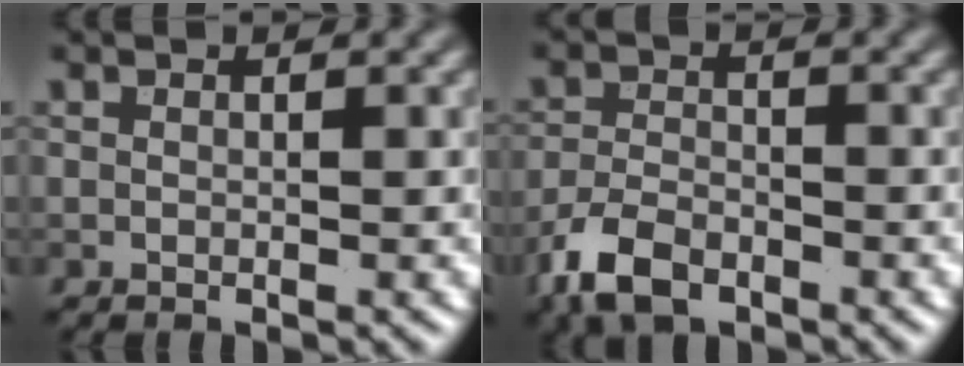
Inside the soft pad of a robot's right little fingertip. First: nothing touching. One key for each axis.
{"total": 4.8, "fx": -3.3, "fy": 2.3, "fz": 2.6, "tx": -0.054, "ty": -0.005, "tz": -0.071}